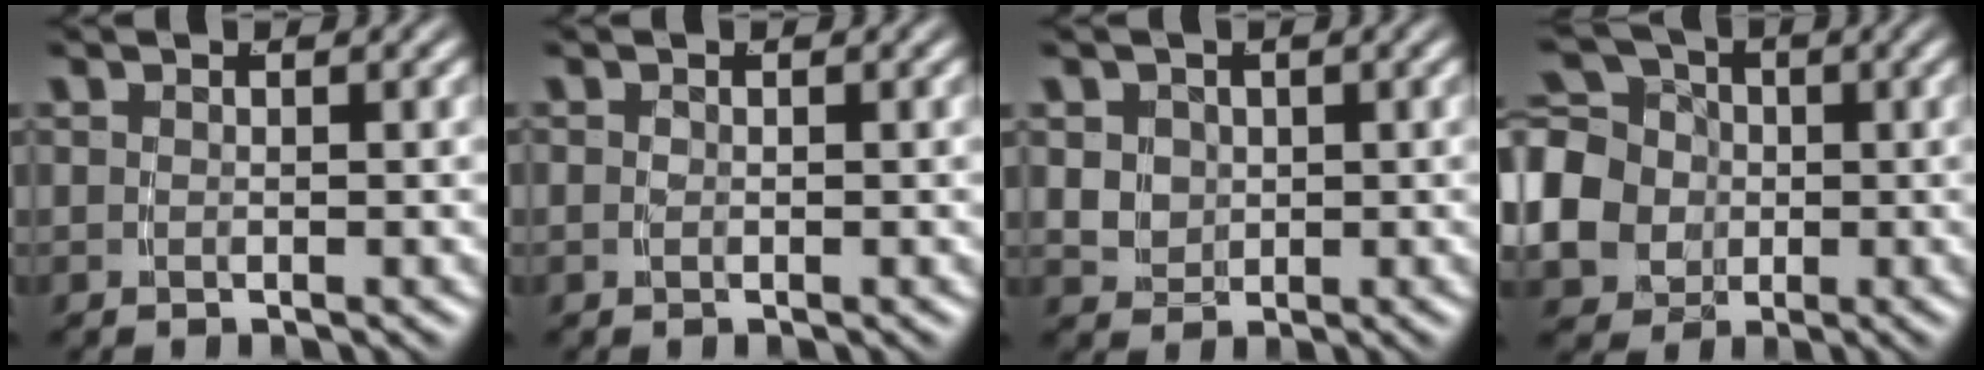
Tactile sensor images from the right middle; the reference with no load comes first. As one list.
[{"total": 0.0}, {"total": 4.8, "force": [0.3, 4.4, 1.9], "torque": [-0.049, -0.022, 0.016]}, {"total": 10.6, "force": [-1.0, 9.4, 4.8], "torque": [-0.117, -0.042, -0.011]}]